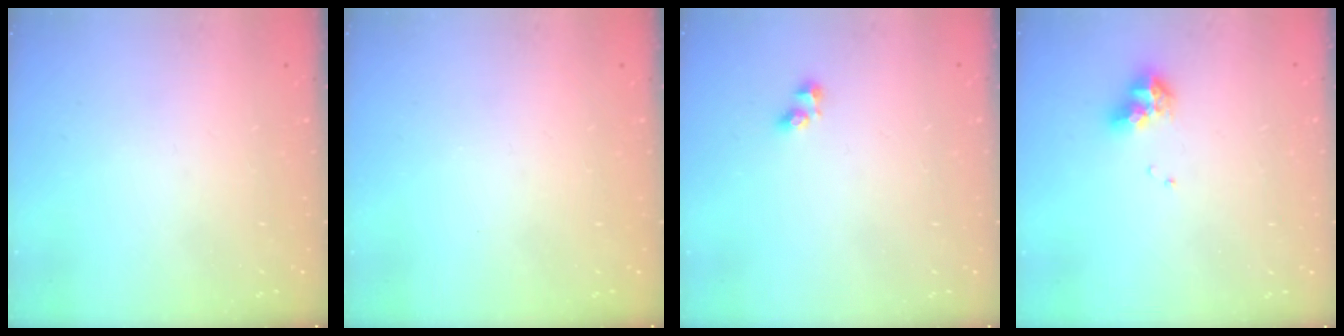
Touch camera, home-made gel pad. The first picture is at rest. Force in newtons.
{"total": 0.0}
{"total": 3.0, "press": 2.7, "slide": 1.3}
{"total": 9.0, "press": 8.9, "slide": 1.0}